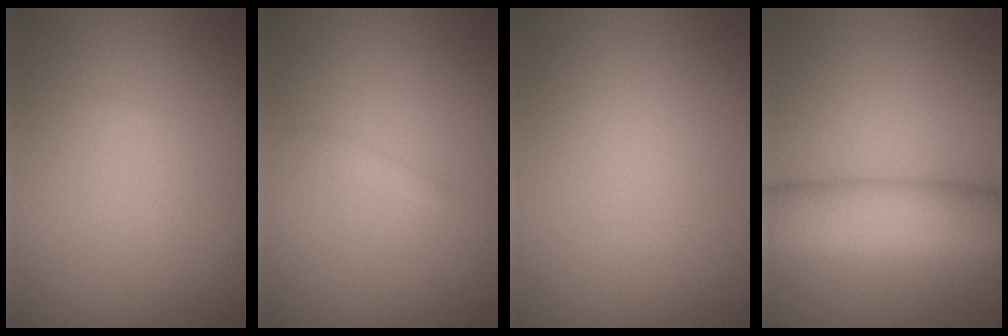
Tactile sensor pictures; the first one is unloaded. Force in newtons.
{"total": 0.5, "press": 0.5, "slide": 0.0}
{"total": 0.0}
{"total": 7.2, "press": 7.2, "slide": 0.3}